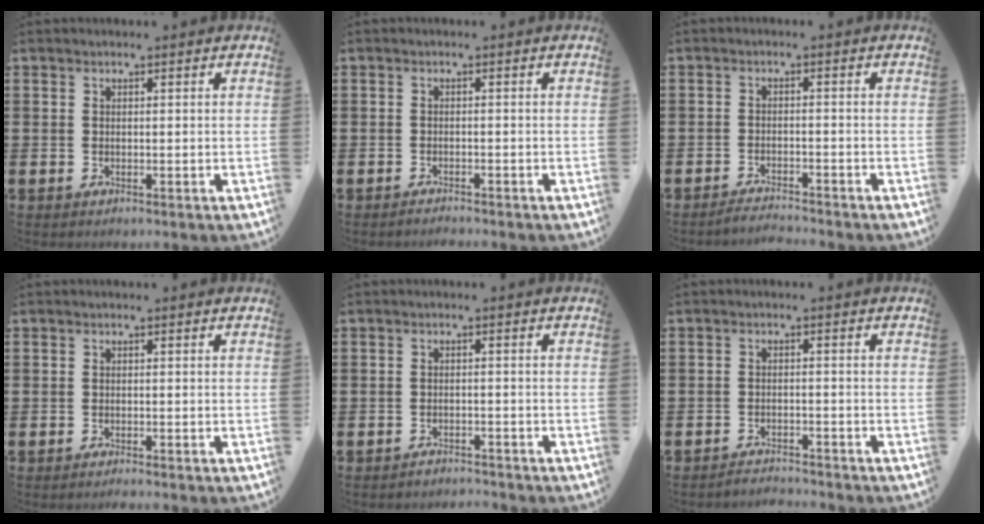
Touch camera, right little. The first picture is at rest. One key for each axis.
{"total": 1.0, "fx": -1.0, "fy": 0.0, "fz": 0.1, "tx": -0.004, "ty": -0.001, "tz": -0.021}
{"total": 1.9, "fx": -1.9, "fy": -0.2, "fz": 0.2, "tx": -0.006, "ty": 0.004, "tz": -0.038}
{"total": 0.5, "fx": -0.5, "fy": 0.0, "fz": 0.3, "tx": -0.006, "ty": -0.004, "tz": -0.008}
{"total": 1.5, "fx": -1.5, "fy": 0.0, "fz": -0.2, "tx": -0.001, "ty": 0.004, "tz": -0.033}
{"total": 1.9, "fx": -1.9, "fy": -0.1, "fz": -0.2, "tx": -0.002, "ty": 0.005, "tz": -0.041}